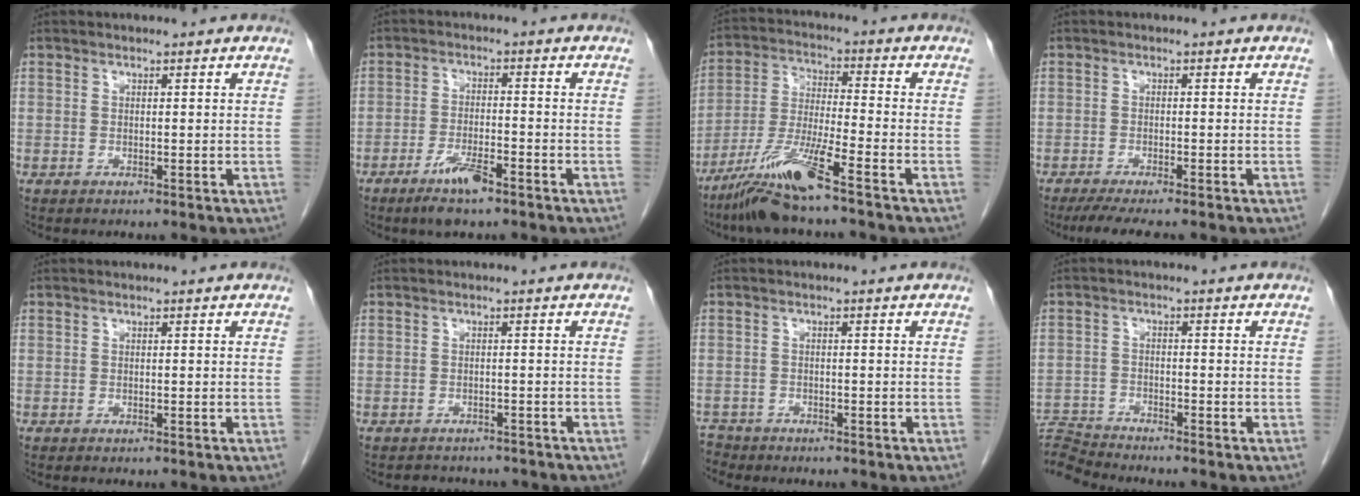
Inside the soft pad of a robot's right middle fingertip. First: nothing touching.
{"total": 5.5, "force": [-3.7, 0.9, 4.0], "torque": [-0.080, -0.006, -0.067]}
{"total": 11.1, "force": [-7.7, -0.4, 7.9], "torque": [-0.165, -0.027, -0.149]}
{"total": 6.0, "force": [-4.9, 0.3, 3.4], "torque": [-0.051, -0.015, -0.077]}
{"total": 0.0}
{"total": 5.5, "force": [-5.1, 1.9, 1.0], "torque": [-0.016, 0.000, -0.058]}
{"total": 2.6, "force": [-2.5, 0.6, -0.5], "torque": [0.008, -0.007, -0.047]}
{"total": 5.6, "force": [-5.4, -1.5, -0.6], "torque": [0.006, -0.002, -0.102]}